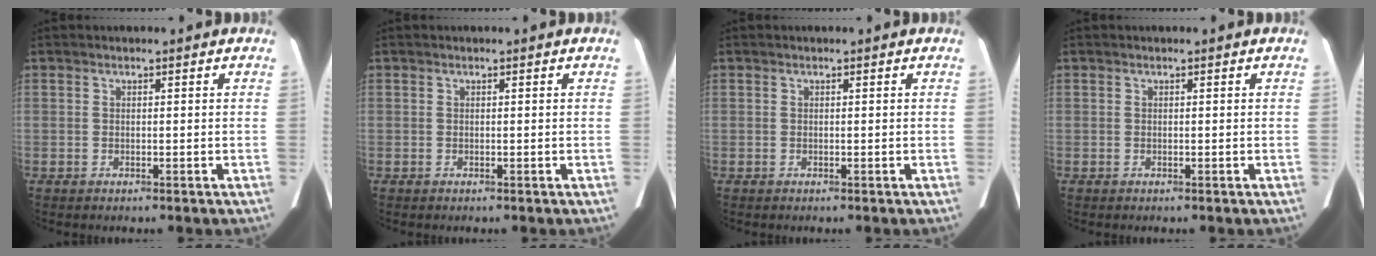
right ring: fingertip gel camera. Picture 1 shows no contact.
{"total": 0.0}
{"total": 0.0}
{"total": 0.0}